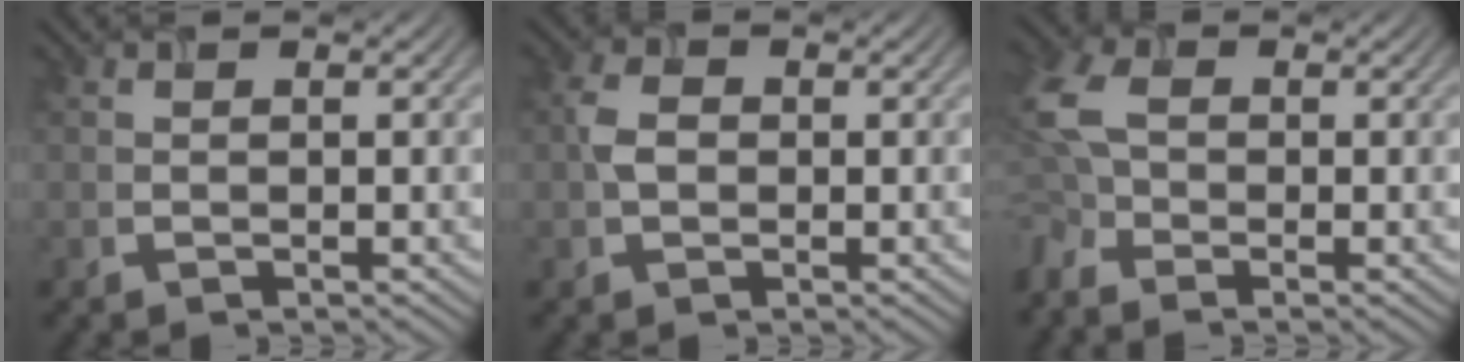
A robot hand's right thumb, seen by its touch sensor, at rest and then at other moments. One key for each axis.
{"total": 2.4, "fx": -0.1, "fy": 1.8, "fz": 1.6, "tx": -0.035, "ty": 0.004, "tz": -0.005}
{"total": 7.5, "fx": -2.4, "fy": 4.6, "fz": 5.5, "tx": -0.167, "ty": -0.008, "tz": -0.061}